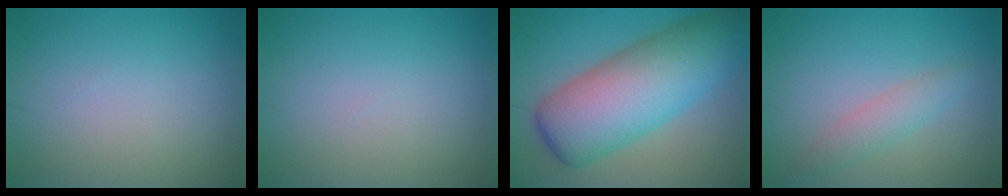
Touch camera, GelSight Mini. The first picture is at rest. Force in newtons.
{"total": 0.0}
{"total": 11.7, "press": 11.7, "slide": 0.1}
{"total": 2.1, "press": 2.1, "slide": 0.1}